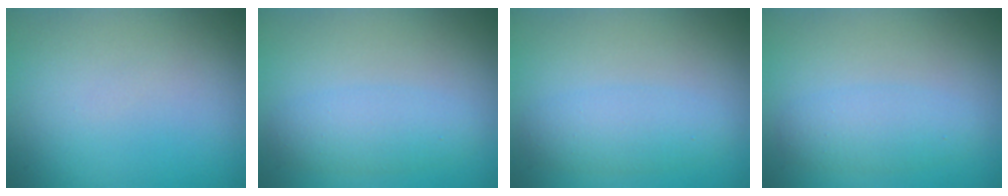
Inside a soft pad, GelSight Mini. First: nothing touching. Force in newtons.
{"total": 2.7, "press": 2.7, "slide": 0.0}
{"total": 2.7, "press": 2.7, "slide": 0.0}
{"total": 2.5, "press": 2.5, "slide": 0.2}